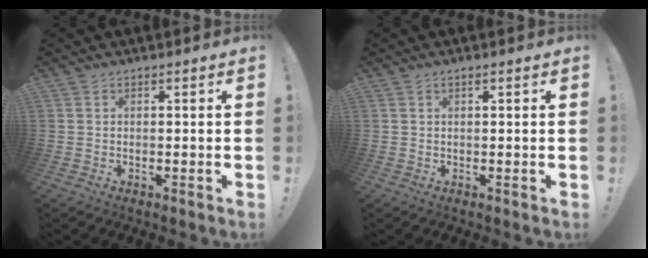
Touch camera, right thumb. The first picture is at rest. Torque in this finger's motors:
{"motor_torque": [0.02, -0.59, -0.01, 0.00, 0.00]}